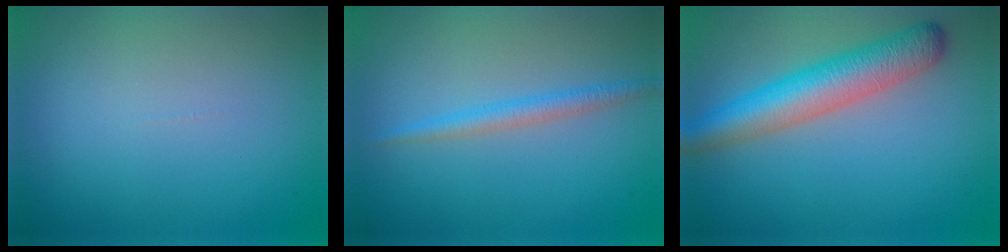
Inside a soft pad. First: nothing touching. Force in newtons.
{"total": 1.8, "press": 1.8, "slide": 0.1}
{"total": 6.1, "press": 6.1, "slide": 0.2}